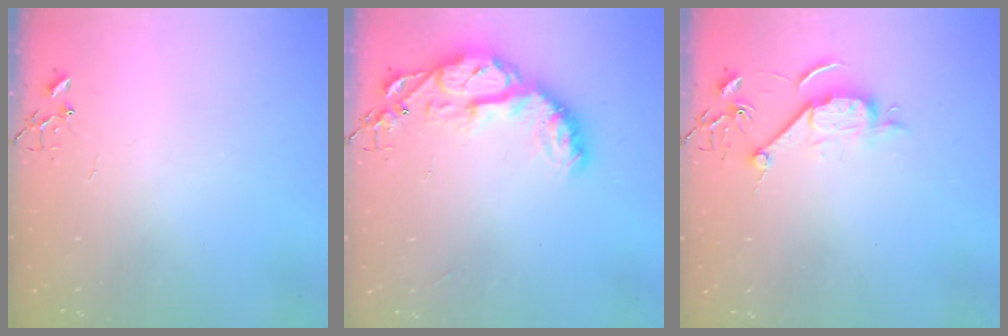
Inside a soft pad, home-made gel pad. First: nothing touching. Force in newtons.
{"total": 14.9, "press": 14.8, "slide": 1.5}
{"total": 7.9, "press": 7.9, "slide": 0.9}